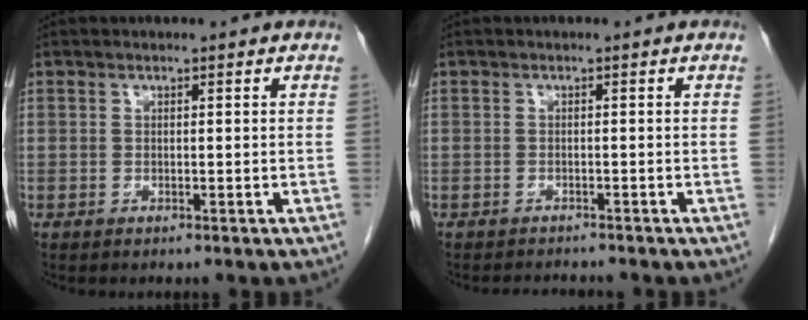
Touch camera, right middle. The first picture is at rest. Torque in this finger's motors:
{"motor_torque": [0.06, -0.05, -0.02, 0.00]}